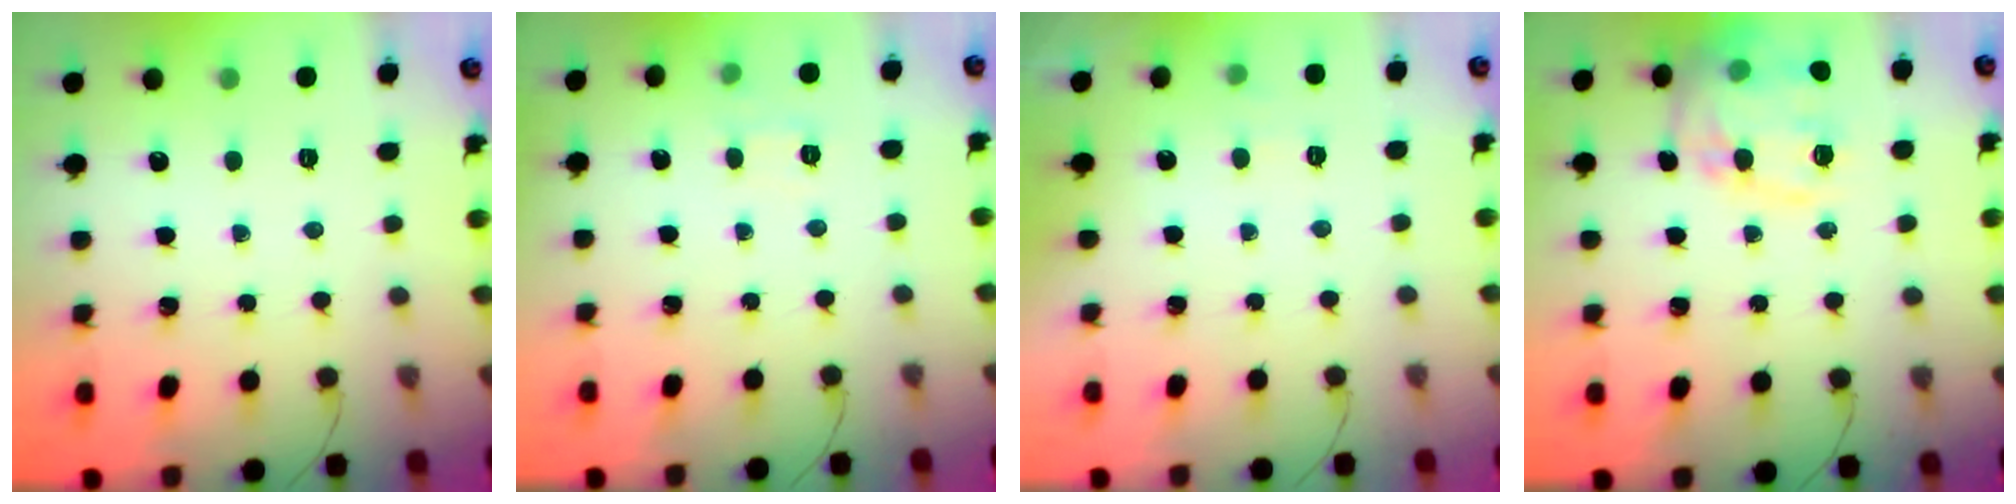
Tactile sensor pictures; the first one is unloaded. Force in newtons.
{"total": 5.1, "press": 4.9, "slide": 1.3}
{"total": 3.6, "press": 3.1, "slide": 1.7}
{"total": 19.1, "press": 19.0, "slide": 1.9}